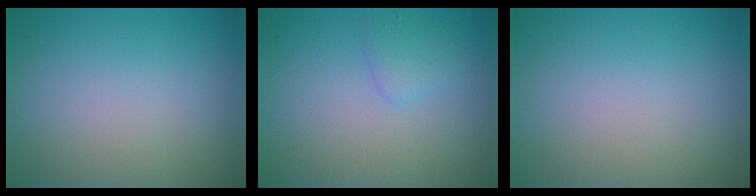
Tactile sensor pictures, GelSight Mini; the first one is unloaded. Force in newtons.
{"total": 1.4, "press": 1.4, "slide": 0.1}
{"total": 0.0}